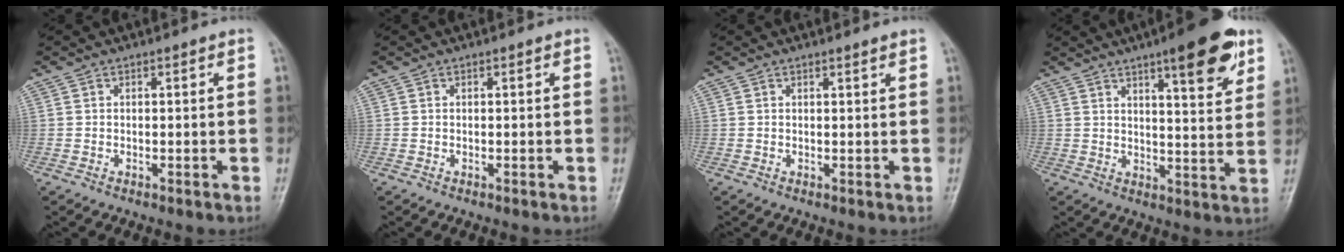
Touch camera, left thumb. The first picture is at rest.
{"total": 0.0}
{"total": 1.0, "force": [0.8, -0.1, 0.5], "torque": [-0.009, -0.004, 0.014]}
{"total": 15.3, "force": [9.0, 3.4, 11.9], "torque": [-0.144, -0.043, 0.129]}